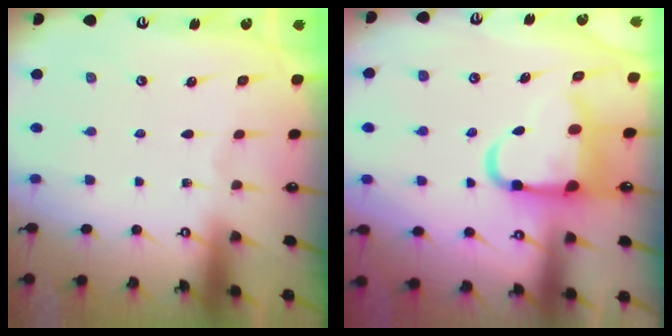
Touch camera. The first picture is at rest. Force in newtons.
{"total": 9.8, "press": 9.5, "slide": 2.2}